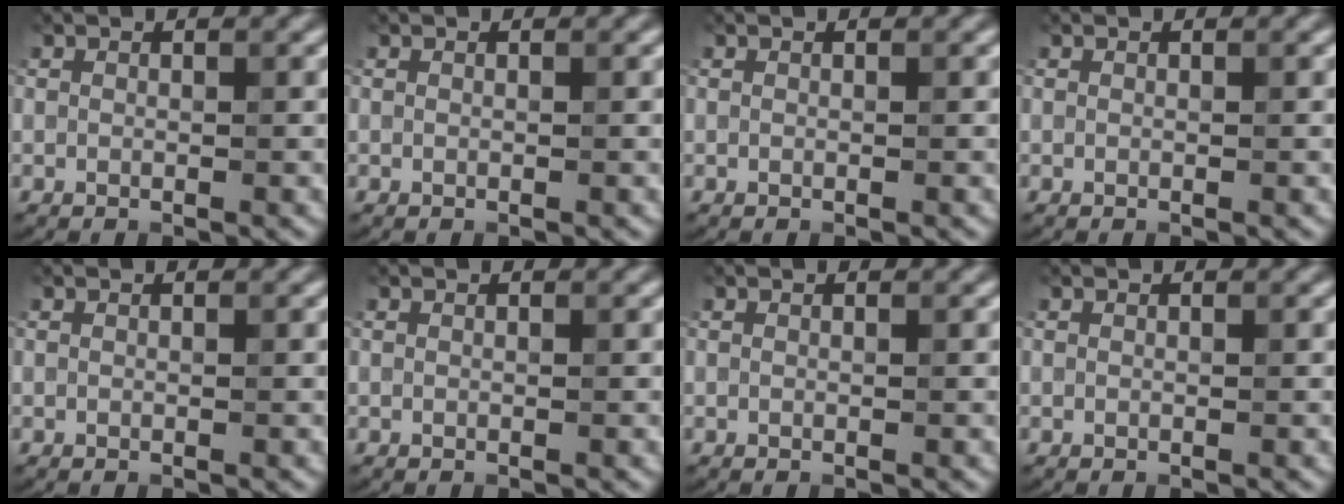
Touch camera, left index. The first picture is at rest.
{"total": 0.0}
{"total": 0.0}
{"total": 0.0}
{"total": 0.0}
{"total": 0.0}
{"total": 0.0}
{"total": 0.0}